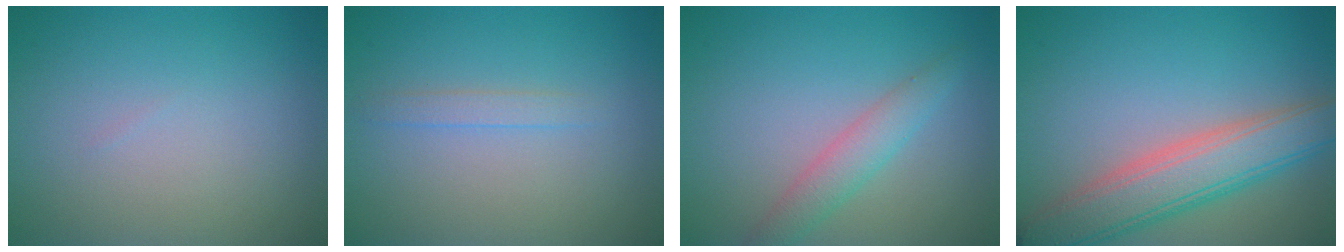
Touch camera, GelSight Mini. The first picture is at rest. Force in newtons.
{"total": 1.1, "press": 1.1, "slide": 0.0}
{"total": 2.7, "press": 2.7, "slide": 0.1}
{"total": 6.6, "press": 6.6, "slide": 0.4}